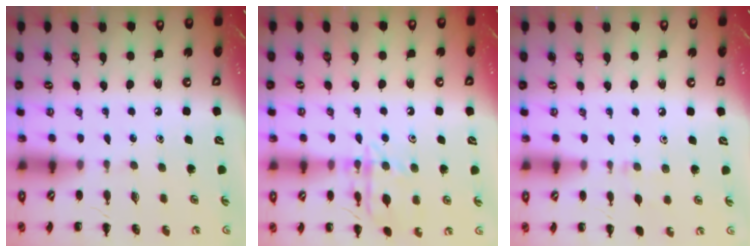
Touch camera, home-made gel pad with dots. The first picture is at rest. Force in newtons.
{"total": 13.0, "press": 13.0, "slide": 0.7}
{"total": 4.4, "press": 4.2, "slide": 1.5}